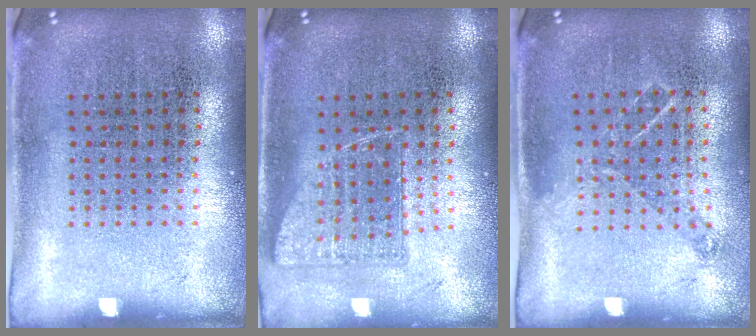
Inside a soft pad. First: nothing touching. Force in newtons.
{"total": 0.8, "press": 0.8, "slide": 0.2}
{"total": 0.9, "press": 0.8, "slide": 0.3}